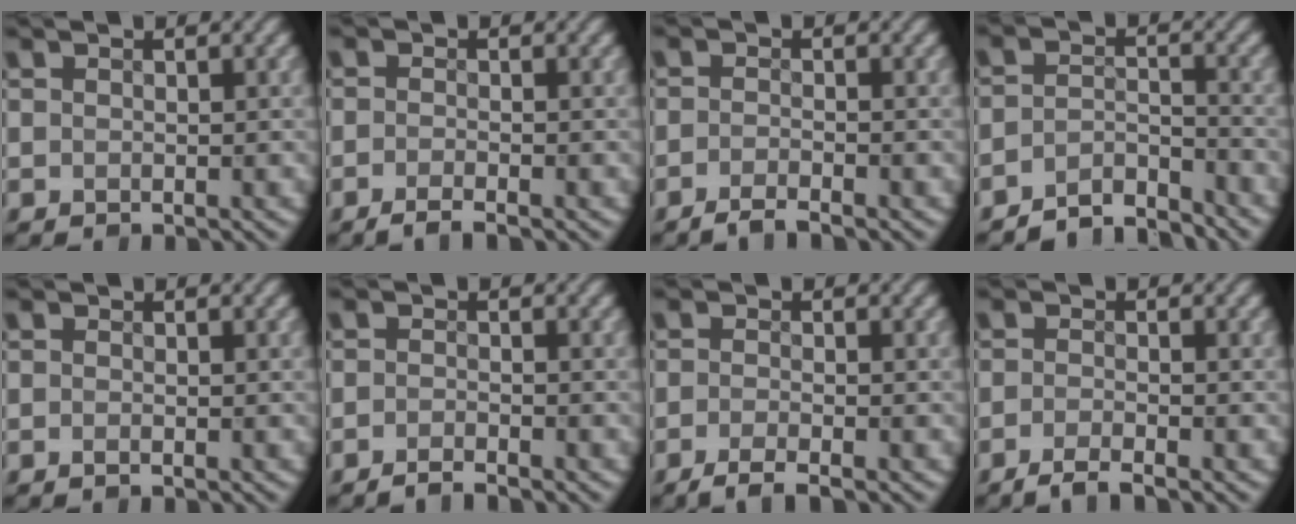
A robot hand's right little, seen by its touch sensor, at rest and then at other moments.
{"total": 1.7, "force": [-1.4, 0.1, 1.0], "torque": [-0.025, 0.000, -0.032]}
{"total": 1.9, "force": [-1.6, 0.1, 1.0], "torque": [-0.025, 0.001, -0.038]}
{"total": 4.3, "force": [-4.0, 1.1, 1.1], "torque": [-0.017, 0.004, -0.077]}
{"total": 0.0}
{"total": 1.5, "force": [-1.4, 0.0, 0.6], "torque": [-0.015, 0.003, -0.031]}
{"total": 2.5, "force": [-1.9, 0.4, 1.6], "torque": [-0.038, -0.001, -0.042]}
{"total": 2.2, "force": [-1.8, 0.2, 1.3], "torque": [-0.032, 0.000, -0.042]}